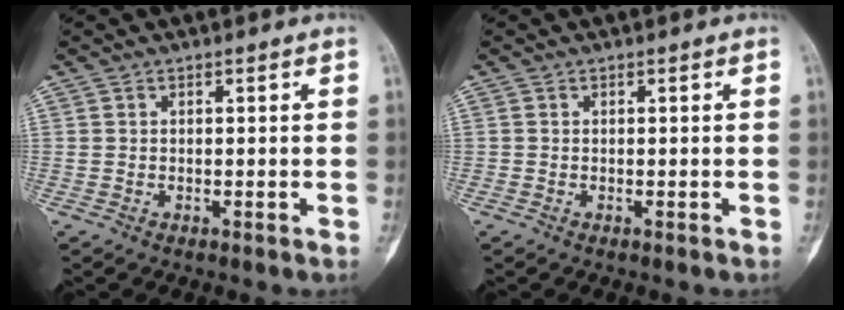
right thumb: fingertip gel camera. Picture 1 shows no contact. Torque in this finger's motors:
{"motor_torque": [-0.17, -0.03, -0.12, 0.00, 0.05]}